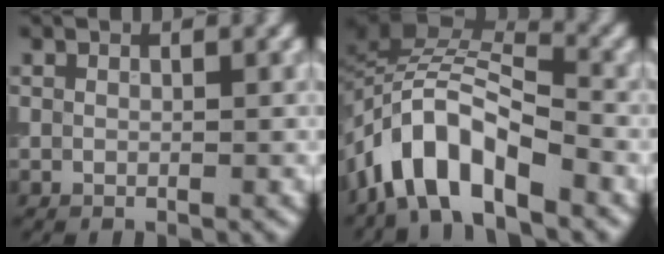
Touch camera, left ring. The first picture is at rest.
{"total": 8.3, "force": [-4.9, 3.3, 5.8], "torque": [-0.094, 0.012, -0.103]}